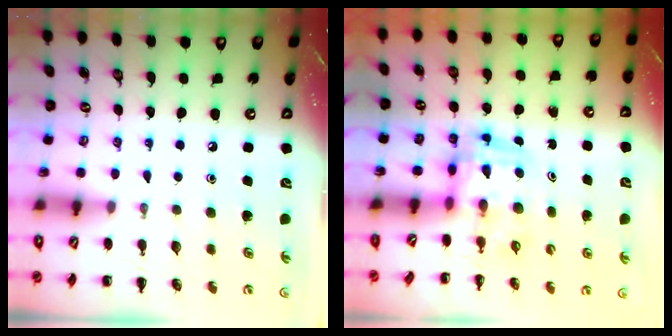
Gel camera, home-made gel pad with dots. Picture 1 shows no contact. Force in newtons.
{"total": 3.6, "press": 3.5, "slide": 0.6}